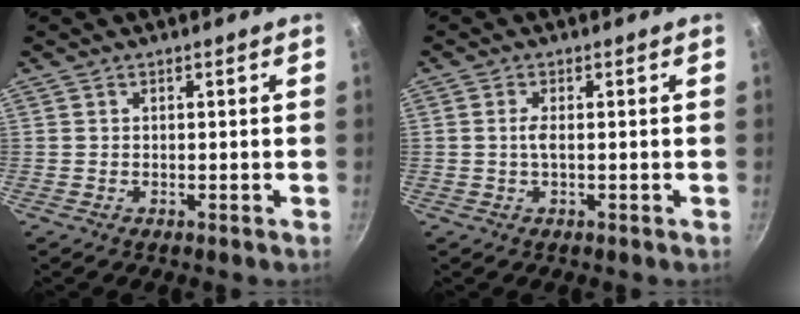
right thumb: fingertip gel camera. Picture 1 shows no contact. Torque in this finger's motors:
{"motor_torque": [0.70, -0.05, 0.45, -0.42, 0.18]}